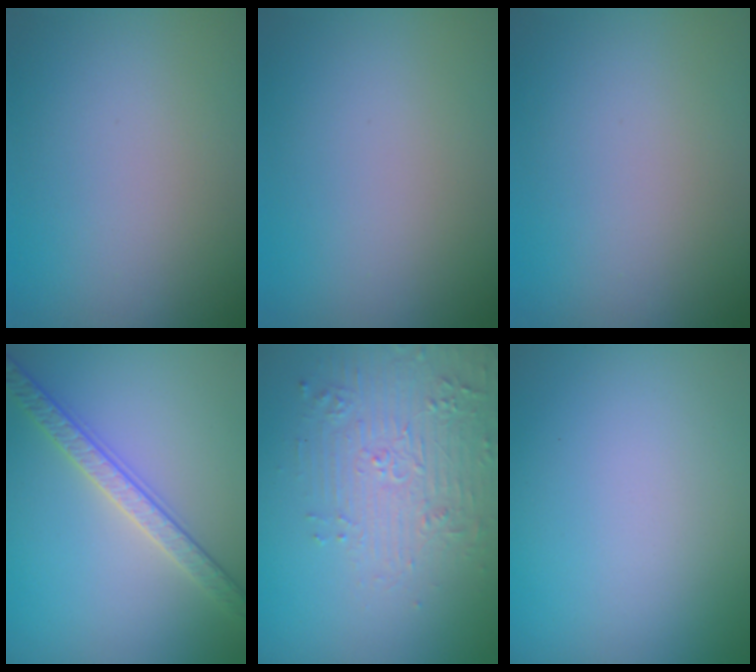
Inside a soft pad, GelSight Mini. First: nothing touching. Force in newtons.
{"total": 0.0}
{"total": 0.0}
{"total": 3.3, "press": 3.2, "slide": 1.0}
{"total": 4.7, "press": 4.6, "slide": 1.0}
{"total": 0.0}